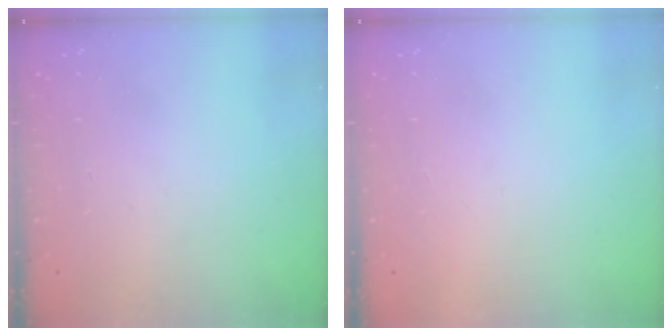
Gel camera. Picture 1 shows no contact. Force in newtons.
{"total": 1.5, "press": 1.5, "slide": 0.1}